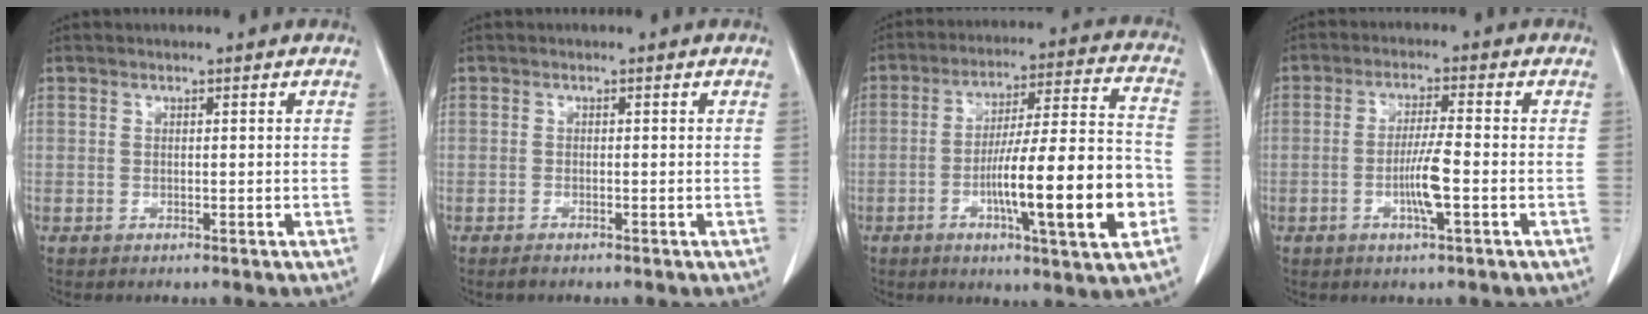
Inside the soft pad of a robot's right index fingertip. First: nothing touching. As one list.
[{"total": 0.9, "force": [-0.8, 0.2, 0.5], "torque": [-0.010, -0.001, -0.008]}, {"total": 18.0, "force": [-5.0, 1.2, 17.2], "torque": [-0.268, 0.005, -0.075]}, {"total": 5.5, "force": [-1.6, -0.1, 5.3], "torque": [-0.103, -0.006, -0.030]}]